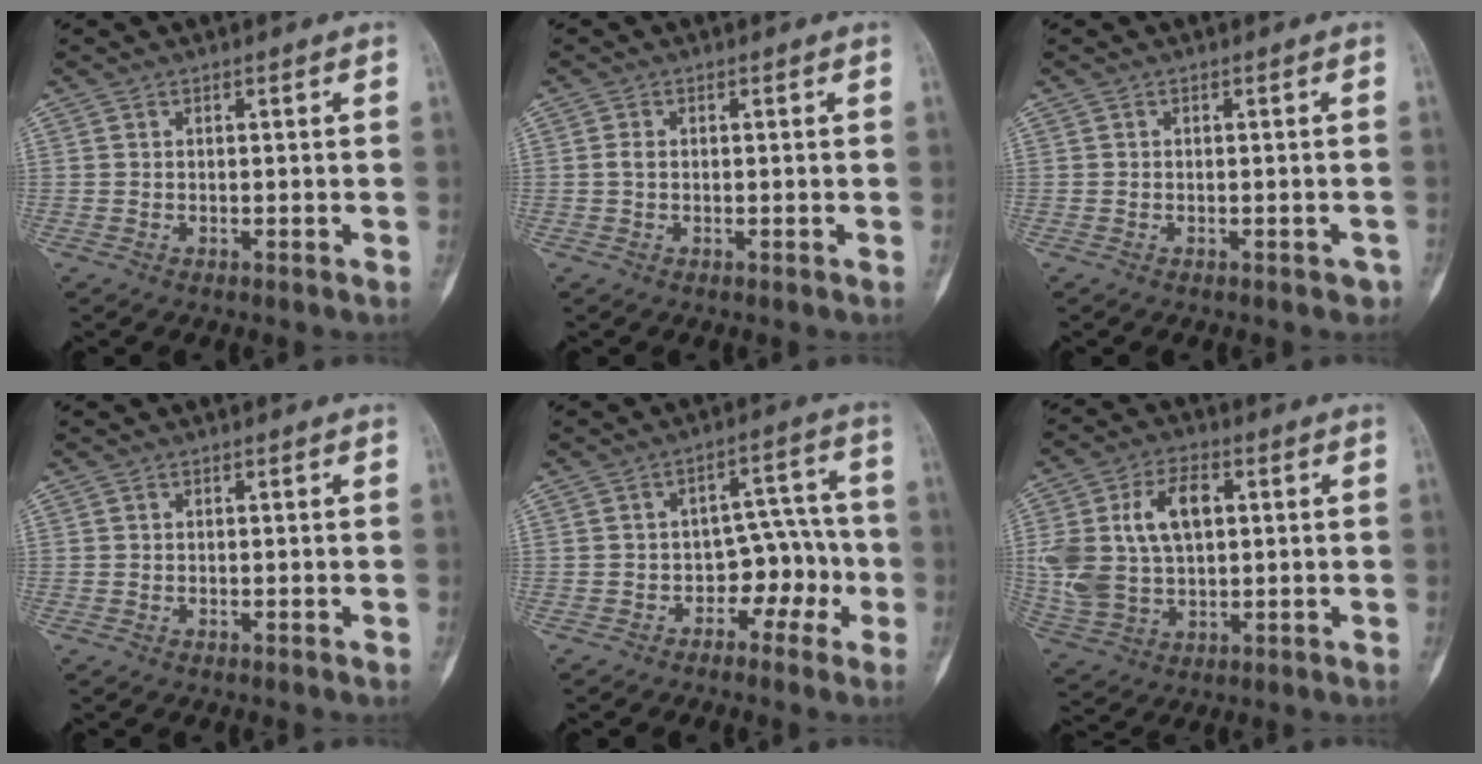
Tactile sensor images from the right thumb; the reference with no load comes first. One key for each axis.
{"total": 1.1, "fx": 0.0, "fy": 0.7, "fz": 0.8, "tx": -0.017, "ty": 0.001, "tz": -0.002}
{"total": 1.4, "fx": -0.9, "fy": 0.9, "fz": 0.7, "tx": 0.001, "ty": 0.006, "tz": -0.010}
{"total": 0.0}
{"total": 7.9, "fx": -3.0, "fy": 5.6, "fz": 4.7, "tx": -0.022, "ty": 0.050, "tz": -0.047}
{"total": 14.9, "fx": 2.9, "fy": 9.4, "fz": 11.2, "tx": -0.209, "ty": 0.009, "tz": 0.062}